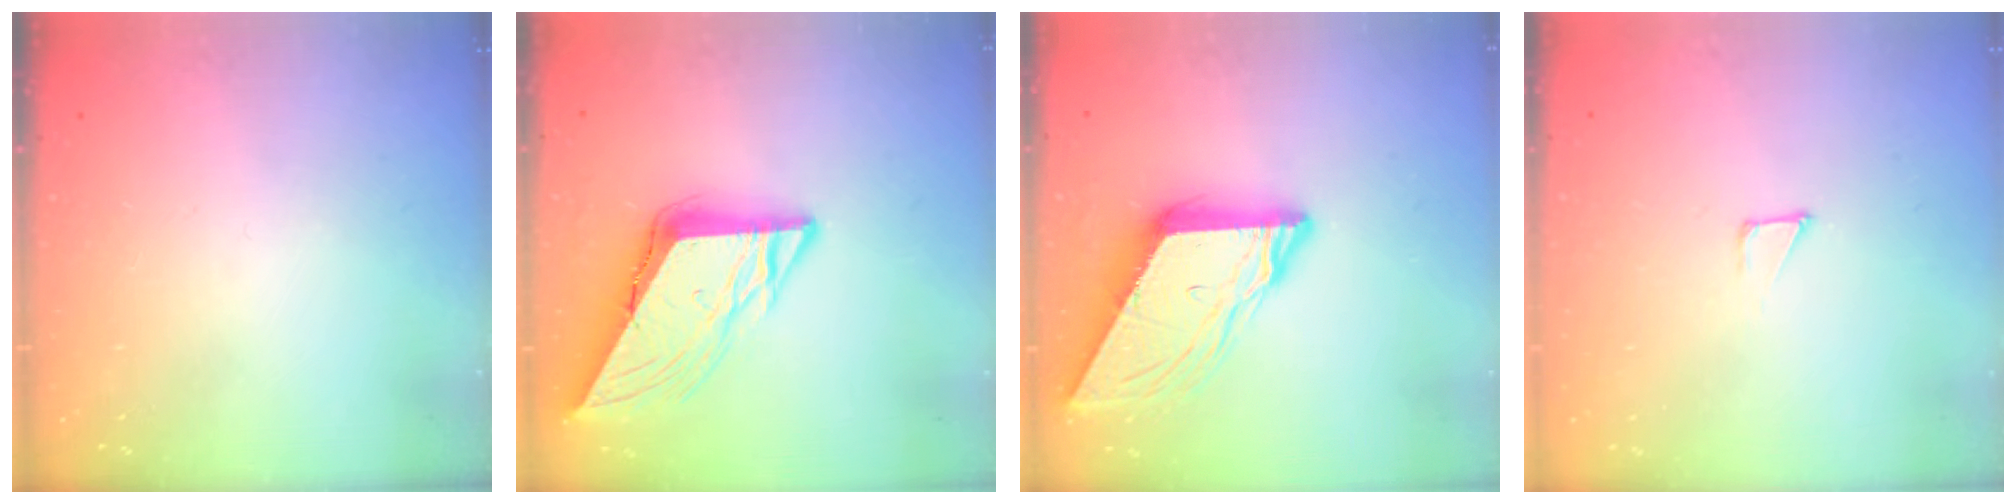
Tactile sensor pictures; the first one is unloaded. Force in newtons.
{"total": 12.0, "press": 12.0, "slide": 1.3}
{"total": 10.0, "press": 10.0, "slide": 0.8}
{"total": 1.2, "press": 1.2, "slide": 0.0}